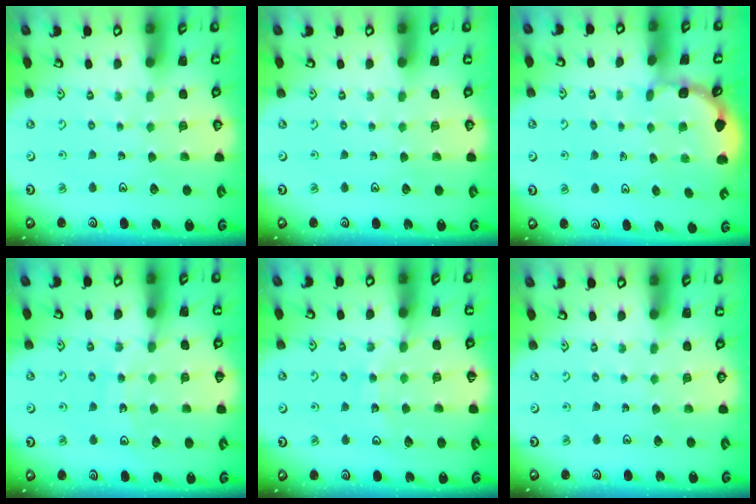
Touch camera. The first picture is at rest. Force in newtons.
{"total": 0.0}
{"total": 1.5, "press": 1.5, "slide": 0.2}
{"total": 12.0, "press": 11.7, "slide": 2.7}
{"total": 9.6, "press": 9.5, "slide": 1.3}
{"total": 0.0}